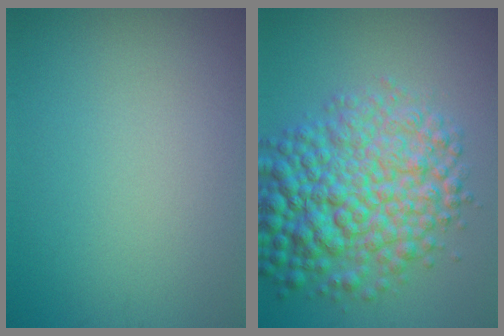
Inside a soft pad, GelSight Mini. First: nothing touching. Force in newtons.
{"total": 9.1, "press": 9.1, "slide": 0.2}